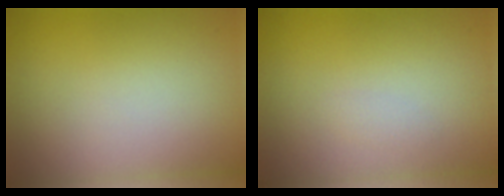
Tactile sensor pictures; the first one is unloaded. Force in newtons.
{"total": 0.6, "press": 0.6, "slide": 0.0}